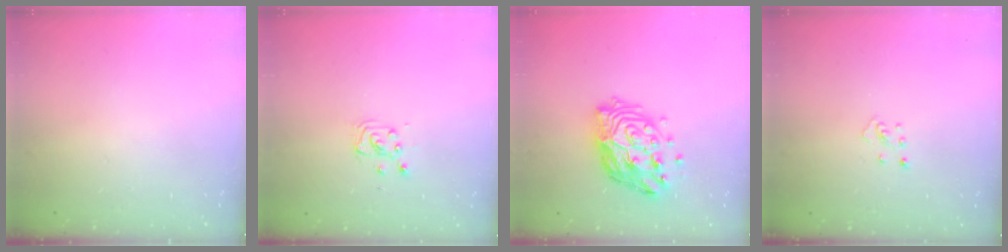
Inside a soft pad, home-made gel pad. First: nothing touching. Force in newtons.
{"total": 3.2, "press": 3.2, "slide": 0.4}
{"total": 15.0, "press": 14.9, "slide": 1.6}
{"total": 3.6, "press": 3.6, "slide": 0.4}